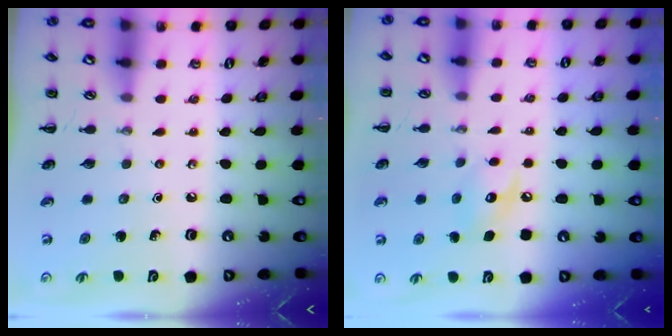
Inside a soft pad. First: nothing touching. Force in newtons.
{"total": 7.9, "press": 7.9, "slide": 0.5}